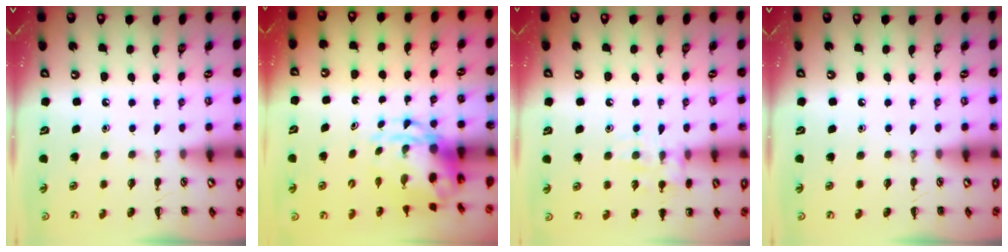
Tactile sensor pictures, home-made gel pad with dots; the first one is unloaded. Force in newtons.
{"total": 5.7, "press": 5.5, "slide": 1.5}
{"total": 10.0, "press": 10.0, "slide": 0.9}
{"total": 0.0}